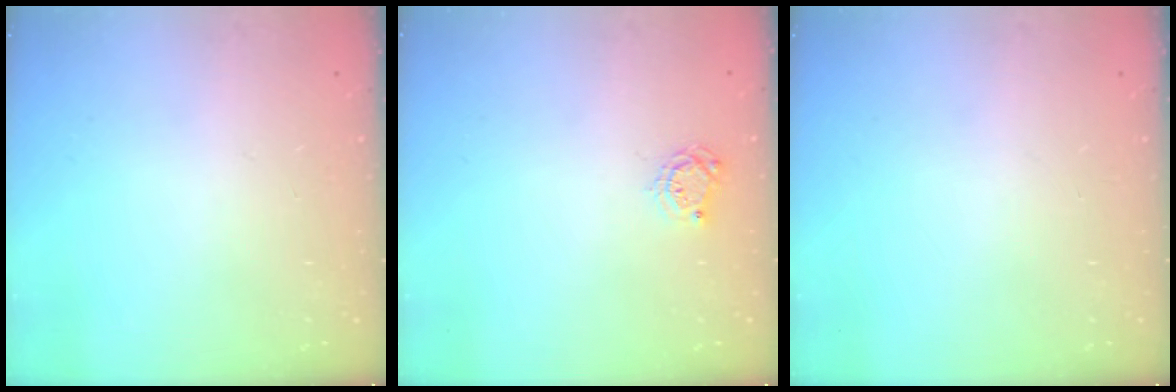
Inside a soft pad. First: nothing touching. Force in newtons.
{"total": 5.0, "press": 4.9, "slide": 0.5}
{"total": 0.0}